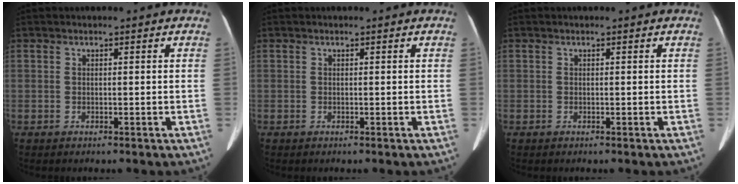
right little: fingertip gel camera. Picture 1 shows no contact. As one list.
[{"total": 0.0}, {"total": 0.0}]